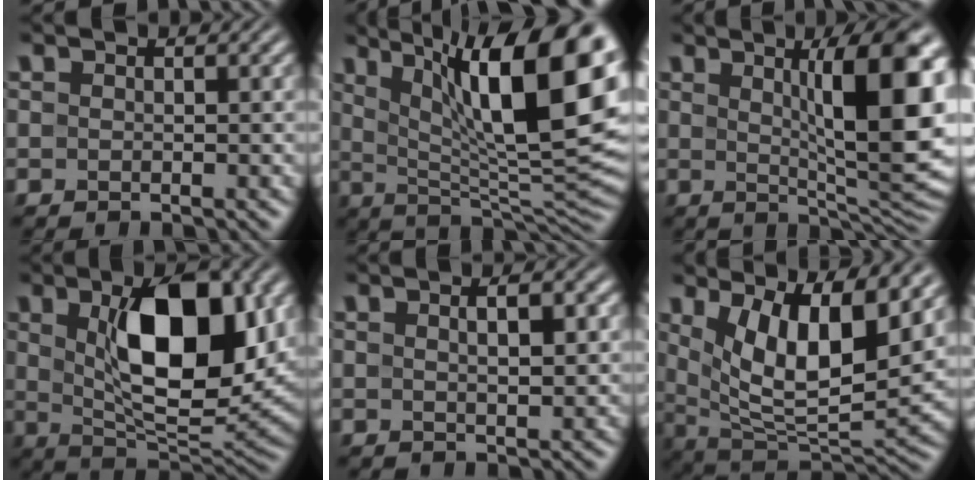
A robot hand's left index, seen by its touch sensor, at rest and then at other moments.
{"total": 16.6, "force": [6.1, 5.4, 14.4], "torque": [-0.209, 0.004, 0.107]}
{"total": 12.3, "force": [2.8, 3.4, 11.5], "torque": [-0.132, -0.001, 0.044]}
{"total": 10.9, "force": [2.4, 5.1, 9.4], "torque": [-0.149, -0.004, 0.044]}
{"total": 2.5, "force": [0.7, 0.7, 2.4], "torque": [-0.032, 0.003, 0.011]}
{"total": 10.0, "force": [3.7, 3.5, 8.6], "torque": [-0.156, -0.017, 0.071]}